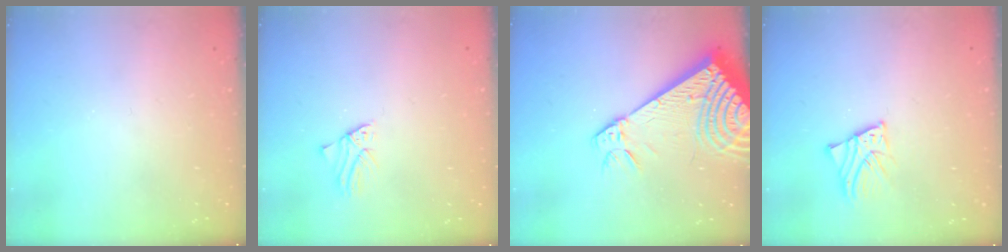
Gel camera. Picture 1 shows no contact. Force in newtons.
{"total": 1.1, "press": 1.1, "slide": 0.2}
{"total": 17.2, "press": 17.0, "slide": 2.3}
{"total": 2.9, "press": 2.9, "slide": 0.2}